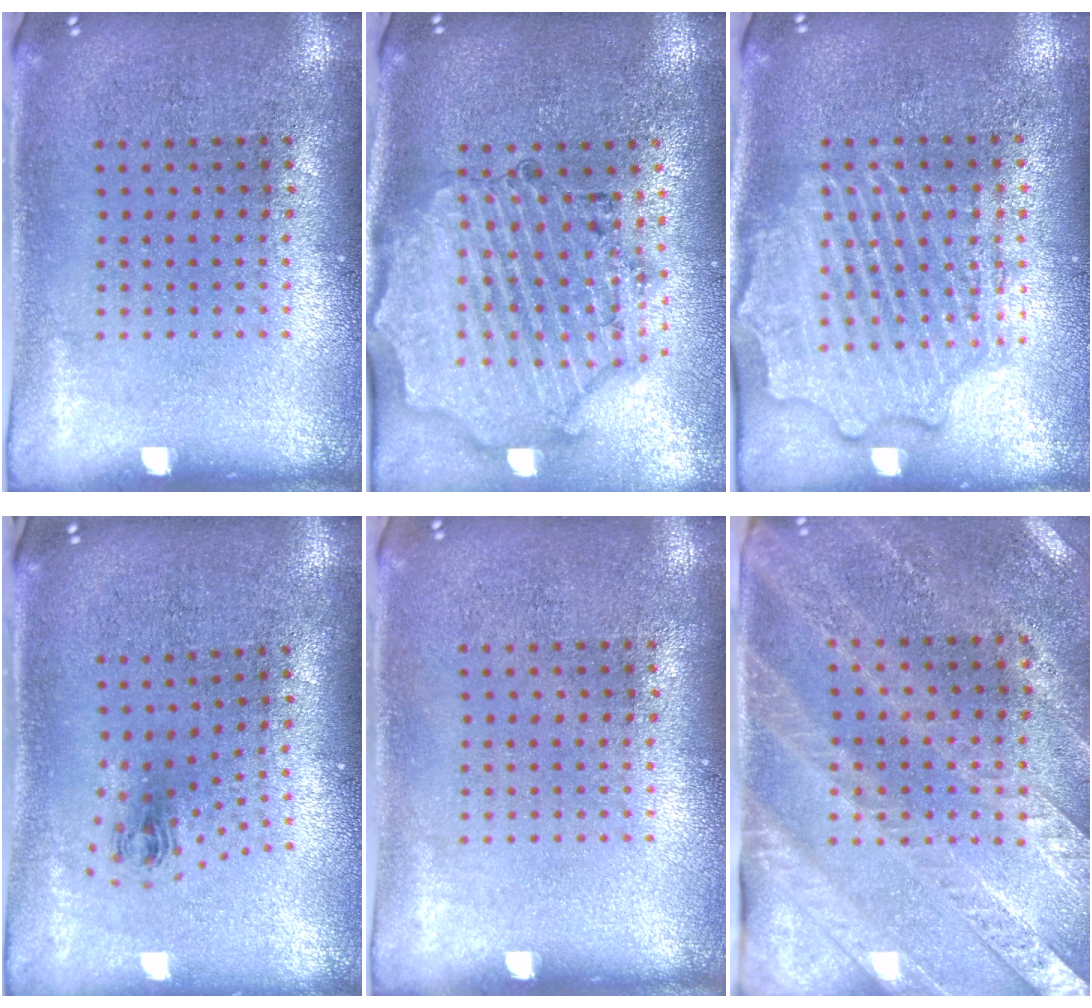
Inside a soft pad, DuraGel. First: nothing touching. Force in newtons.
{"total": 1.9, "press": 1.8, "slide": 0.4}
{"total": 2.2, "press": 2.2, "slide": 0.2}
{"total": 0.9, "press": 0.4, "slide": 0.8}
{"total": 0.0}
{"total": 2.7, "press": 2.4, "slide": 1.2}